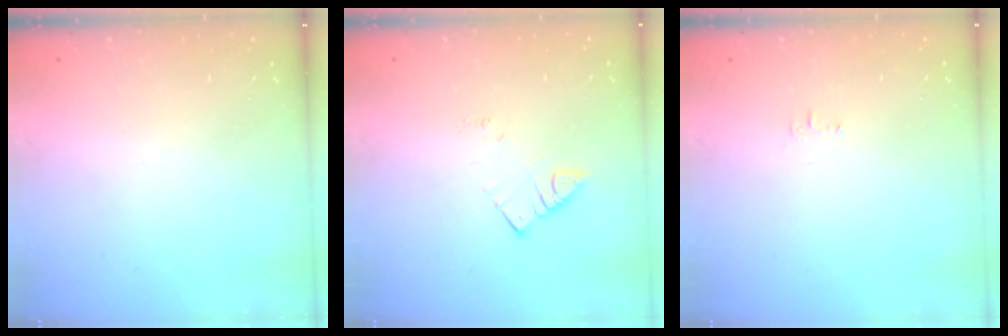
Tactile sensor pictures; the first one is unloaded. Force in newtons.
{"total": 2.8, "press": 2.7, "slide": 0.3}
{"total": 3.0, "press": 3.0, "slide": 0.5}